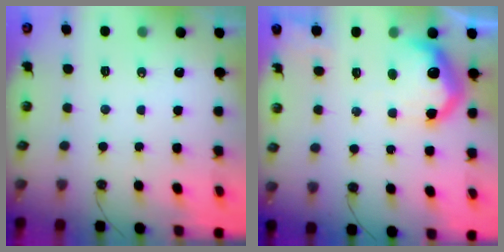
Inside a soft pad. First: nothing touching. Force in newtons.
{"total": 13.2, "press": 13.2, "slide": 0.7}